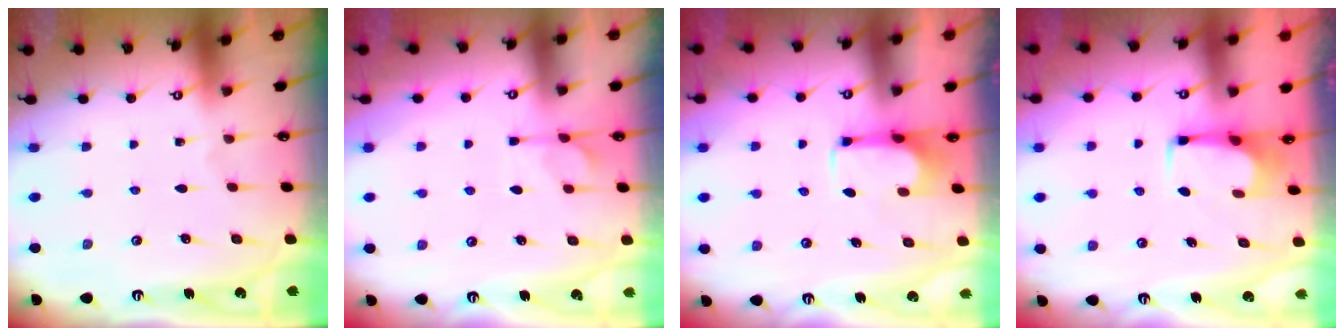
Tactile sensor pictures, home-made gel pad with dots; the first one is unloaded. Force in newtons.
{"total": 5.0, "press": 4.8, "slide": 1.4}
{"total": 0.8, "press": 0.6, "slide": 0.6}
{"total": 2.7, "press": 2.6, "slide": 0.4}